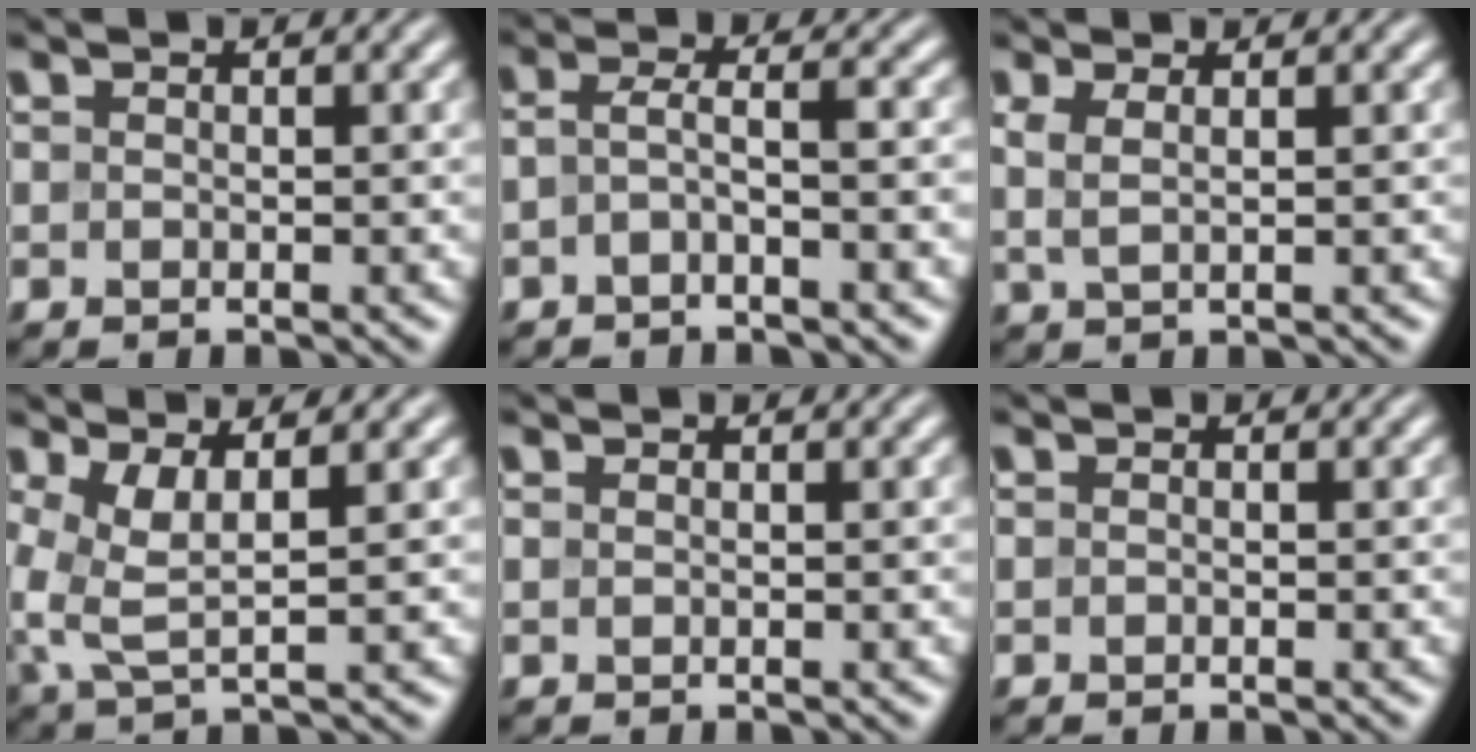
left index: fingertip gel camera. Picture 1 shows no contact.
{"total": 2.1, "force": [-0.9, 0.3, 1.9], "torque": [-0.040, 0.008, -0.023]}
{"total": 2.0, "force": [0.7, 0.5, 1.7], "torque": [-0.032, 0.002, 0.013]}
{"total": 3.7, "force": [0.9, 1.1, 3.4], "torque": [-0.086, -0.003, 0.020]}
{"total": 0.0}
{"total": 0.0}